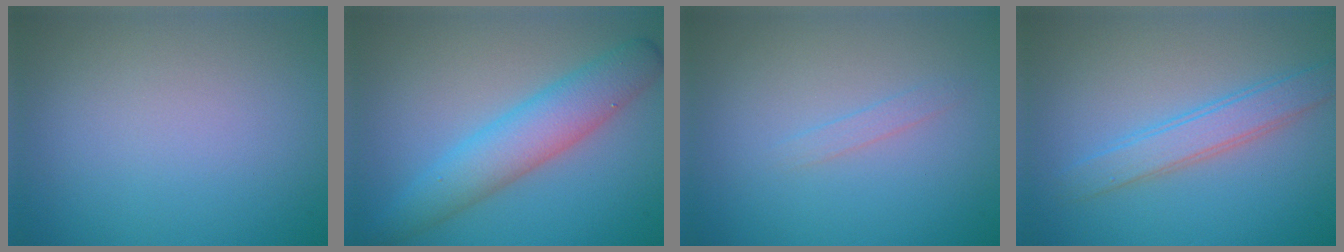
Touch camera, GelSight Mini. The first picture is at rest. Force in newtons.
{"total": 5.1, "press": 5.1, "slide": 0.3}
{"total": 0.8, "press": 0.8, "slide": 0.1}
{"total": 3.0, "press": 3.0, "slide": 0.0}